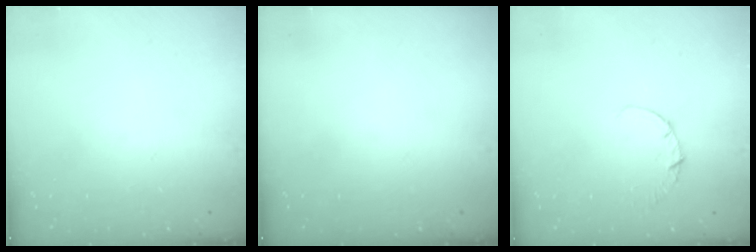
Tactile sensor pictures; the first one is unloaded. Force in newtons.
{"total": 0.0}
{"total": 1.1, "press": 1.1, "slide": 0.1}